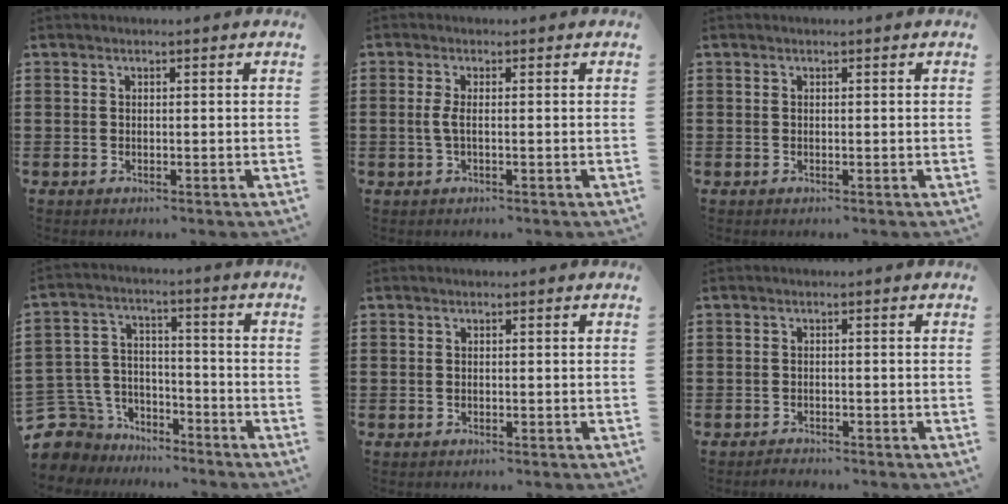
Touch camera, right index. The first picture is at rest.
{"total": 2.1, "force": [-0.2, 0.3, 2.1], "torque": [-0.055, -0.008, -0.010]}
{"total": 0.0}
{"total": 6.9, "force": [-5.5, 4.2, 0.4], "torque": [-0.055, 0.002, -0.115]}
{"total": 0.0}
{"total": 1.2, "force": [-1.2, 0.1, 0.0], "torque": [-0.004, 0.001, -0.025]}